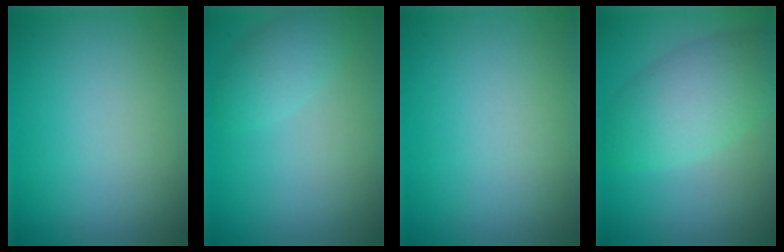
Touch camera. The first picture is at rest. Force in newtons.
{"total": 2.3, "press": 2.3, "slide": 0.1}
{"total": 0.0}
{"total": 5.4, "press": 5.4, "slide": 0.2}